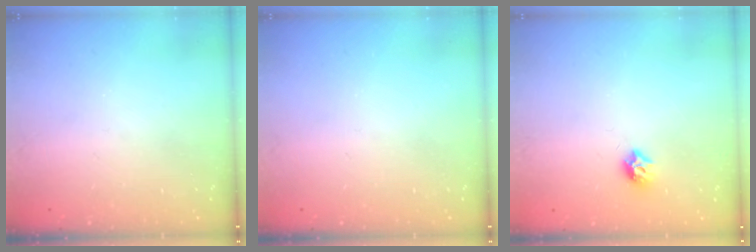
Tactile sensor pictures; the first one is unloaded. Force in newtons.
{"total": 0.0}
{"total": 7.5, "press": 7.4, "slide": 0.6}